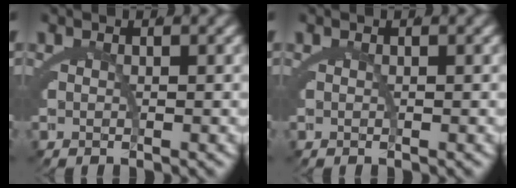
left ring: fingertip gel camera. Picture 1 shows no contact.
{"total": 0.0}